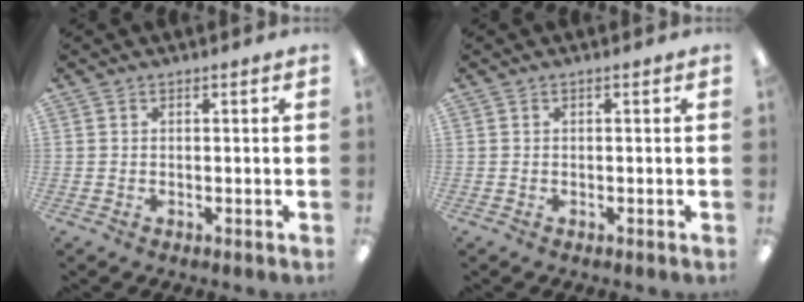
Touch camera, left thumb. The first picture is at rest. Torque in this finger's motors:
{"motor_torque": [0.00, 0.00, 0.09, -0.04, 0.00]}